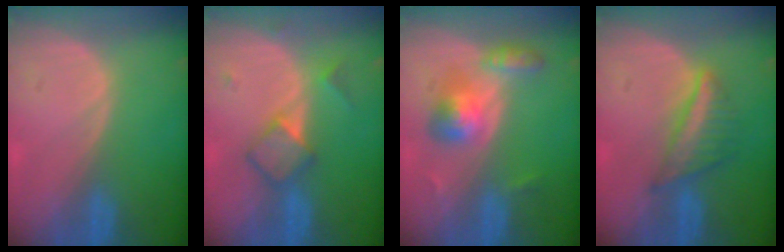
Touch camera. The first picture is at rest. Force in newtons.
{"total": 4.8, "press": 4.6, "slide": 1.4}
{"total": 5.7, "press": 5.4, "slide": 1.6}
{"total": 5.6, "press": 5.5, "slide": 1.1}